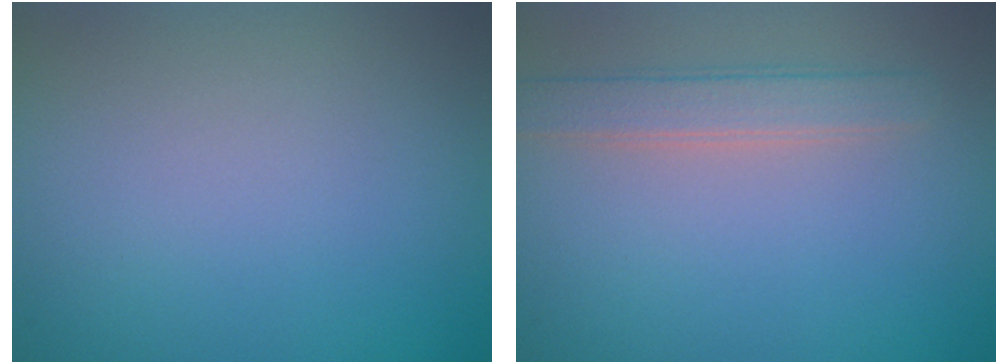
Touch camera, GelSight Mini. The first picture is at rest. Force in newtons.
{"total": 2.7, "press": 2.7, "slide": 0.5}